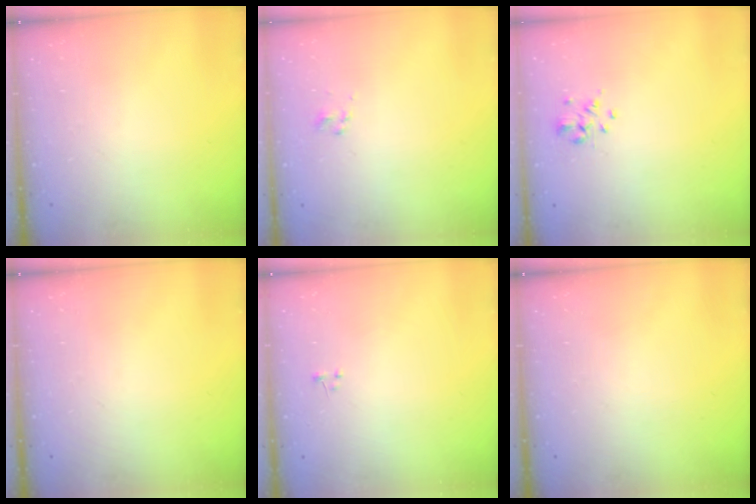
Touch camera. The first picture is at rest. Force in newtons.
{"total": 2.3, "press": 2.1, "slide": 0.8}
{"total": 2.4, "press": 2.2, "slide": 1.1}
{"total": 0.0}
{"total": 0.0}
{"total": 0.0}